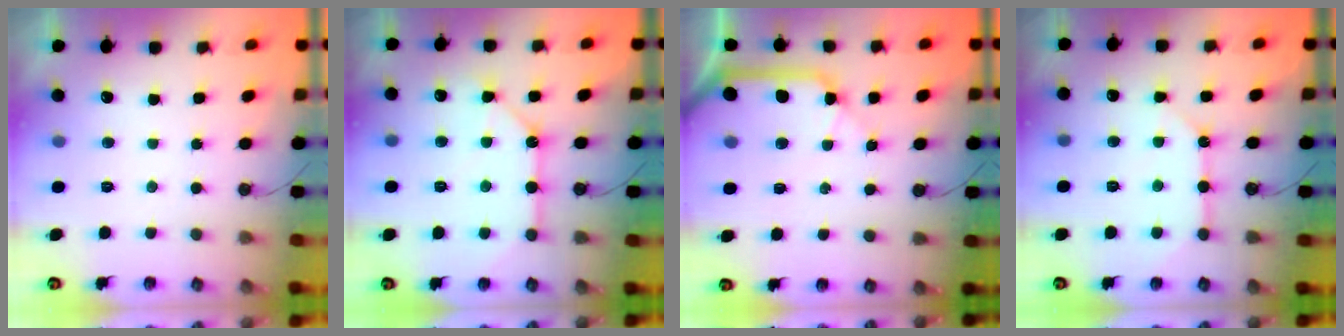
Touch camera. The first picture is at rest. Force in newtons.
{"total": 12.4, "press": 12.3, "slide": 1.1}
{"total": 12.5, "press": 12.3, "slide": 1.8}
{"total": 9.3, "press": 9.3, "slide": 0.7}